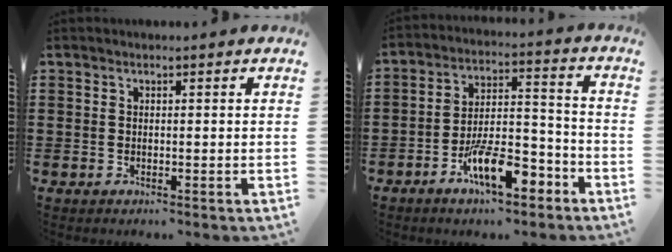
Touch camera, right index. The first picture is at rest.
{"total": 11.1, "force": [-6.6, 3.9, 8.0], "torque": [-0.139, 0.019, -0.116]}